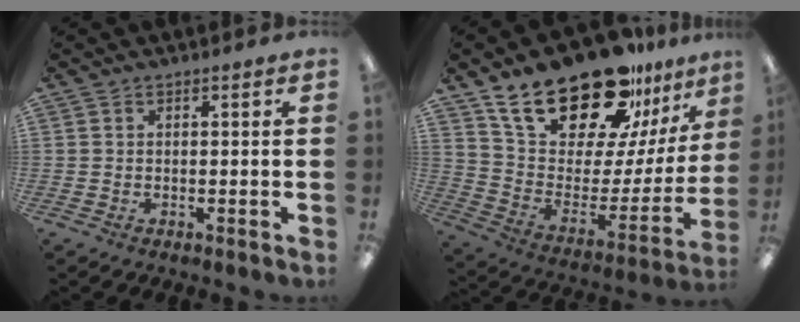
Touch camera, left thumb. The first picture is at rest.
{"total": 27.1, "force": [20.6, 10.7, 13.9], "torque": [-0.223, -0.138, 0.364]}